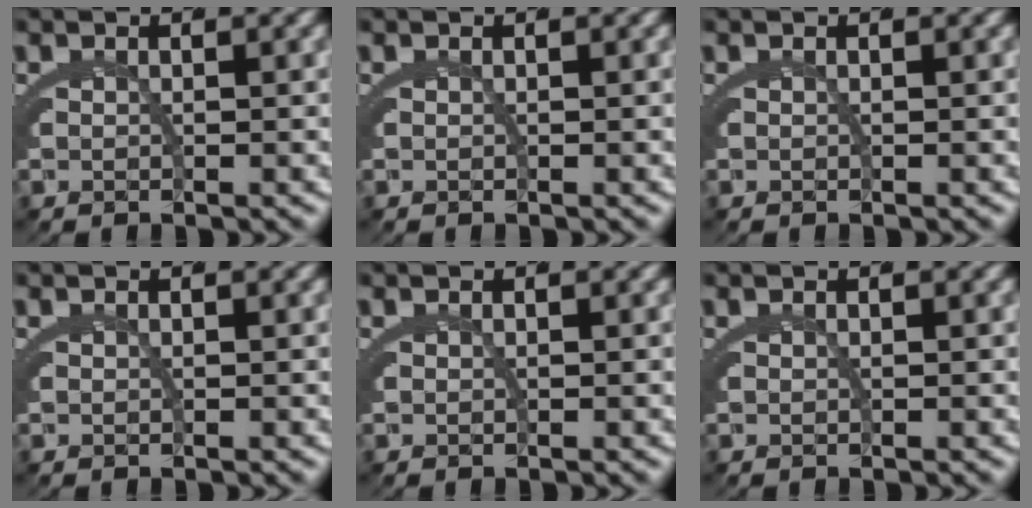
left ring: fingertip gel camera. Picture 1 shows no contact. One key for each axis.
{"total": 0.0}
{"total": 0.0}
{"total": 0.0}
{"total": 0.0}
{"total": 0.0}